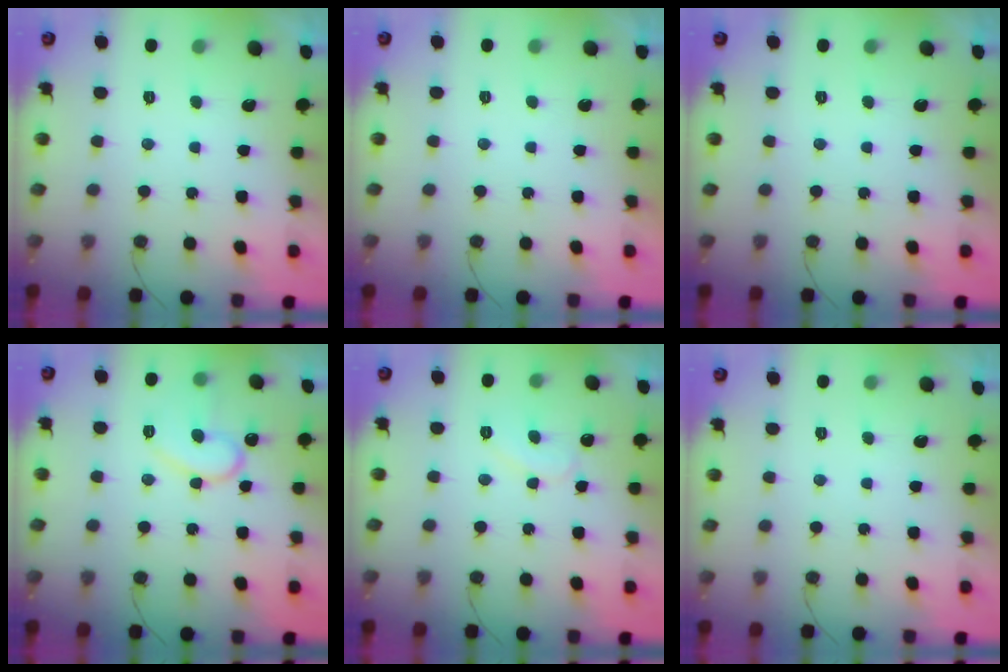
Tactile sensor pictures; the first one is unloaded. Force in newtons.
{"total": 1.8, "press": 1.8, "slide": 0.0}
{"total": 0.0}
{"total": 12.1, "press": 12.0, "slide": 0.9}
{"total": 7.1, "press": 7.1, "slide": 0.3}
{"total": 0.0}